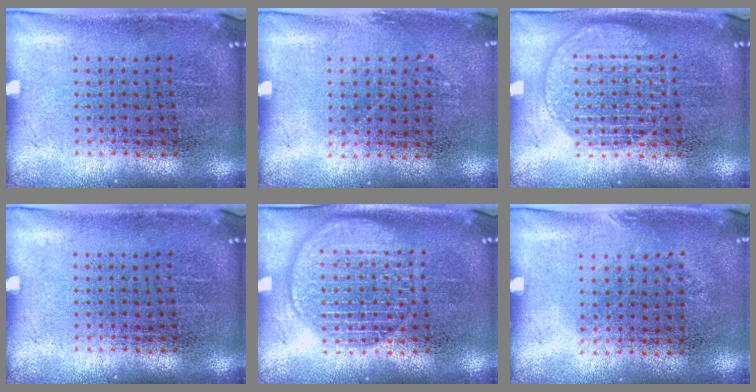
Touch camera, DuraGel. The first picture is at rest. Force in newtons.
{"total": 0.8, "press": 0.6, "slide": 0.5}
{"total": 2.7, "press": 2.7, "slide": 0.5}
{"total": 0.0}
{"total": 3.3, "press": 3.2, "slide": 0.5}
{"total": 0.8, "press": 0.6, "slide": 0.5}